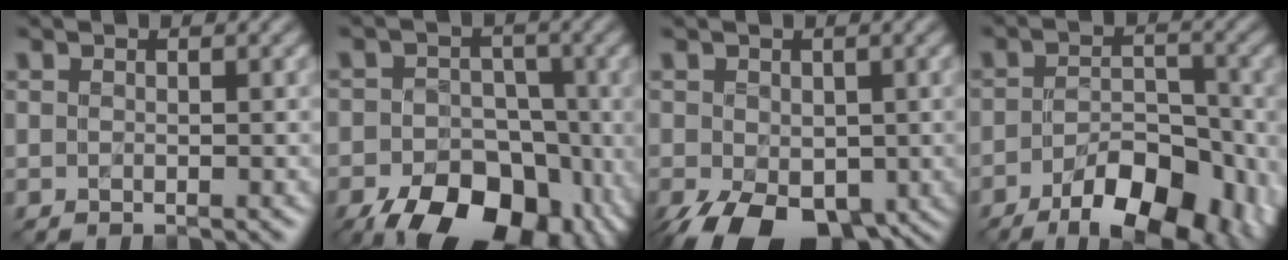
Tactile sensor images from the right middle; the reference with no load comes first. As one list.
[{"total": 13.2, "force": [-6.5, 8.2, 8.1], "torque": [-0.090, -0.022, -0.103]}, {"total": 9.0, "force": [-4.0, 5.3, 6.1], "torque": [-0.118, -0.038, -0.058]}, {"total": 9.2, "force": [-5.1, 4.0, 6.6], "torque": [-0.098, -0.005, -0.073]}]